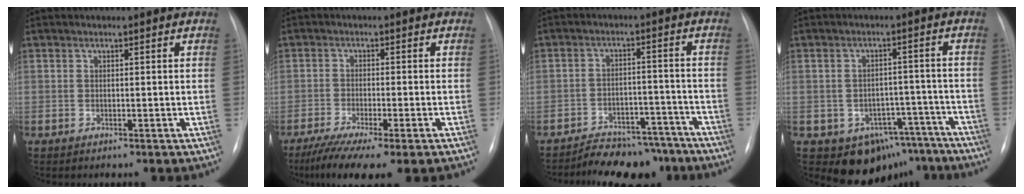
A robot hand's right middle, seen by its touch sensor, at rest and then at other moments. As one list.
[{"total": 9.9, "force": [-7.1, 0.7, 6.9], "torque": [-0.110, -0.023, -0.112]}, {"total": 11.8, "force": [-10.6, 4.6, 2.4], "torque": [-0.021, 0.021, -0.143]}, {"total": 10.1, "force": [-6.8, 6.9, 2.8], "torque": [-0.014, 0.039, -0.081]}]